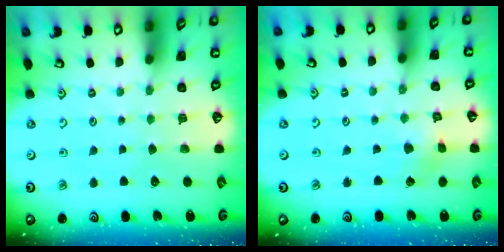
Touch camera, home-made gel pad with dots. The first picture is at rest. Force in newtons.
{"total": 2.6, "press": 2.6, "slide": 0.2}